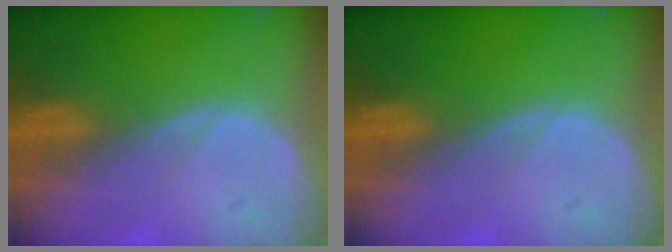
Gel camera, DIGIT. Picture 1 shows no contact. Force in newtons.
{"total": 0.0}